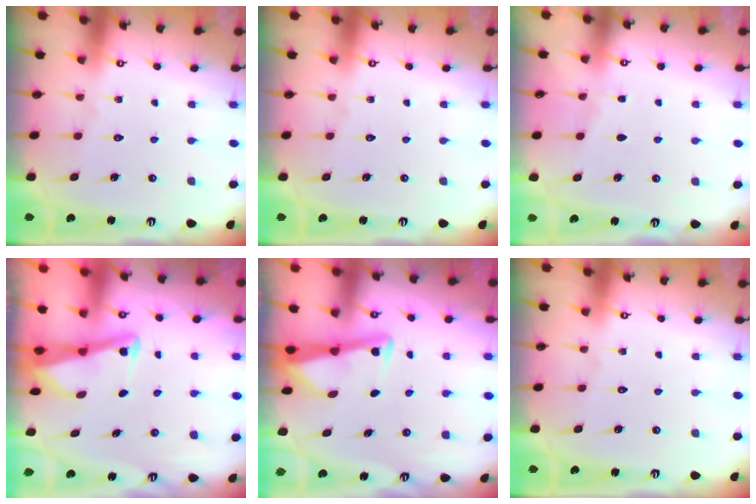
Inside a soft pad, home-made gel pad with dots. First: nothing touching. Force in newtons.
{"total": 0.0}
{"total": 2.2, "press": 2.2, "slide": 0.4}
{"total": 3.0, "press": 3.0, "slide": 0.4}
{"total": 3.1, "press": 3.1, "slide": 0.3}
{"total": 0.0}